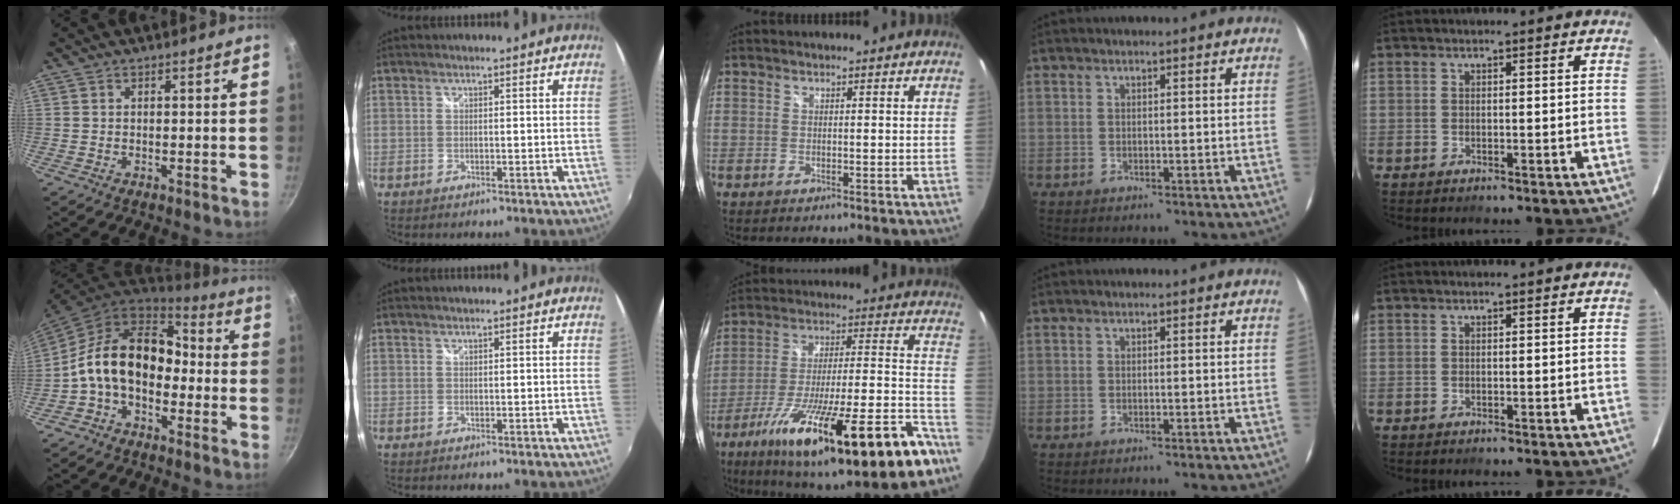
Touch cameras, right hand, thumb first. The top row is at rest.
{"thumb": {"total": 15.2, "force": [-2.0, 10.4, 10.9], "torque": [-0.161, 0.051, -0.055]}, "middle": {"total": 30.6, "force": [-18.5, 5.4, 23.7], "torque": [-0.386, -0.060, -0.286]}}